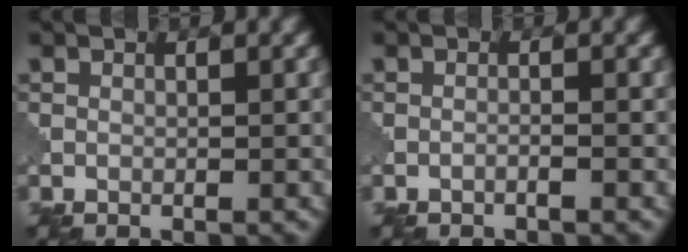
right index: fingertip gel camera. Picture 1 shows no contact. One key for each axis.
{"total": 0.9, "fx": -0.5, "fy": 0.1, "fz": 0.7, "tx": -0.014, "ty": 0.004, "tz": -0.018}